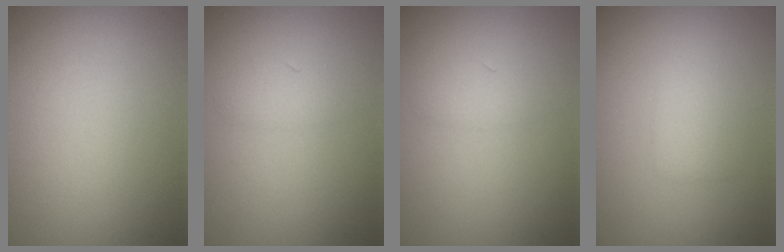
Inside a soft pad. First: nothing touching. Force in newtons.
{"total": 1.3, "press": 1.3, "slide": 0.1}
{"total": 1.3, "press": 1.3, "slide": 0.1}
{"total": 1.9, "press": 1.9, "slide": 0.1}